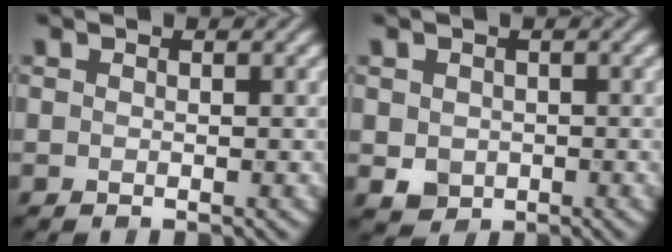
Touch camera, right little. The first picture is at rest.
{"total": 2.1, "force": [-0.2, 1.9, 0.9], "torque": [-0.020, -0.005, -0.002]}